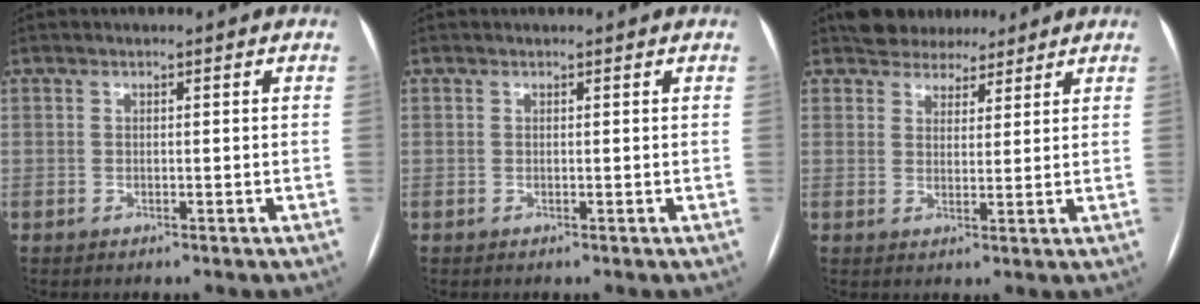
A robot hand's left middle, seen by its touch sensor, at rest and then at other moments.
{"total": 1.0, "force": [0.9, 0.2, 0.1], "torque": [-0.011, 0.011, 0.010]}
{"total": 6.4, "force": [5.5, 2.9, 1.4], "torque": [-0.010, 0.008, 0.082]}